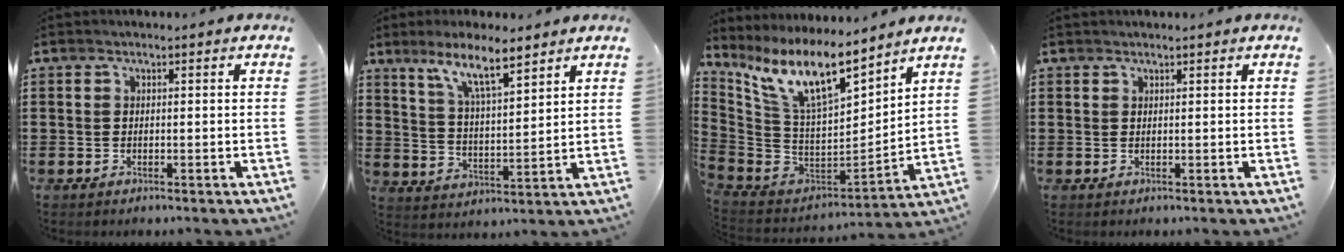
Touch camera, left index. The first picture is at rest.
{"total": 8.5, "force": [6.4, 1.4, 5.4], "torque": [-0.115, -0.019, 0.111]}
{"total": 13.7, "force": [9.4, 3.3, 9.4], "torque": [-0.209, -0.052, 0.167]}
{"total": 0.5, "force": [0.5, 0.0, 0.2], "torque": [-0.005, -0.001, 0.010]}